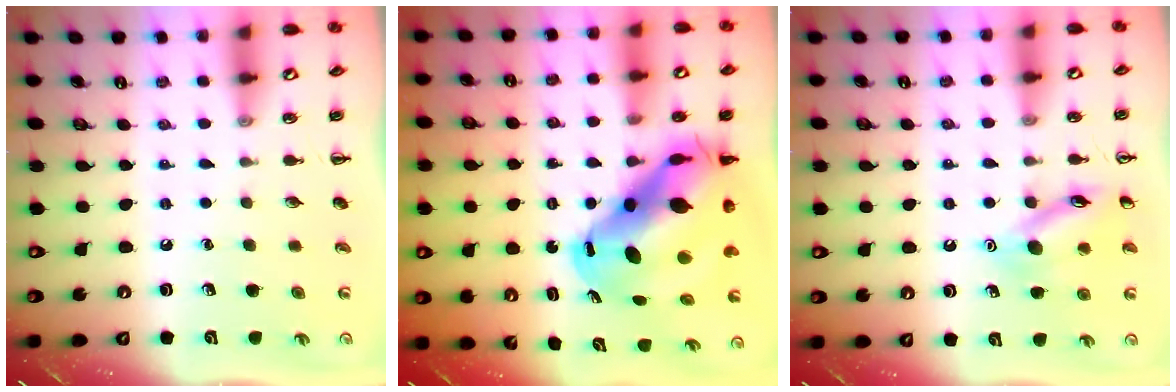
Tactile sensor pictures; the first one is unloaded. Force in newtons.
{"total": 17.3, "press": 16.7, "slide": 4.7}
{"total": 12.5, "press": 12.5, "slide": 1.1}